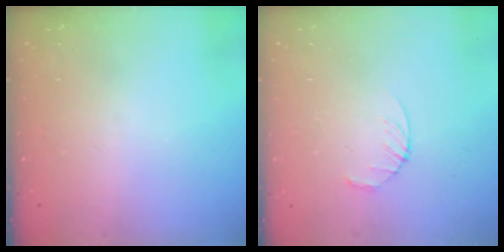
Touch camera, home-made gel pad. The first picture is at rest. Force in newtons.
{"total": 3.2, "press": 3.1, "slide": 0.4}